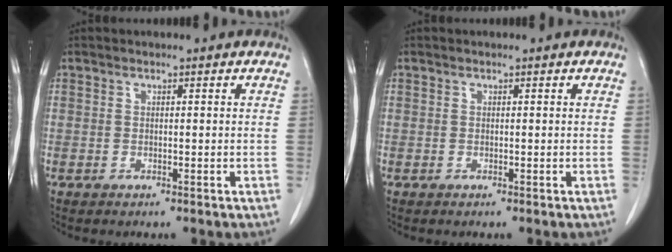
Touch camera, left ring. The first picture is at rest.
{"total": 0.0}